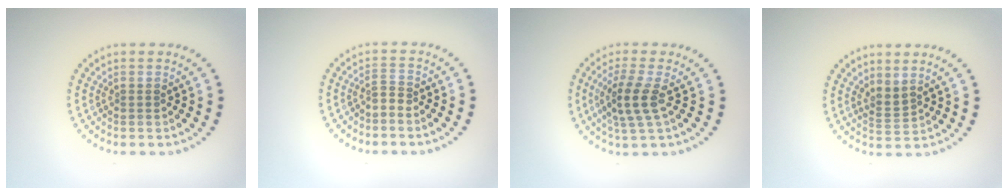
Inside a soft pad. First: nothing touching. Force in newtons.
{"total": 1.0, "press": 0.5, "slide": 0.9}
{"total": 3.4, "press": 2.9, "slide": 1.7}
{"total": 1.8, "press": 1.3, "slide": 1.3}